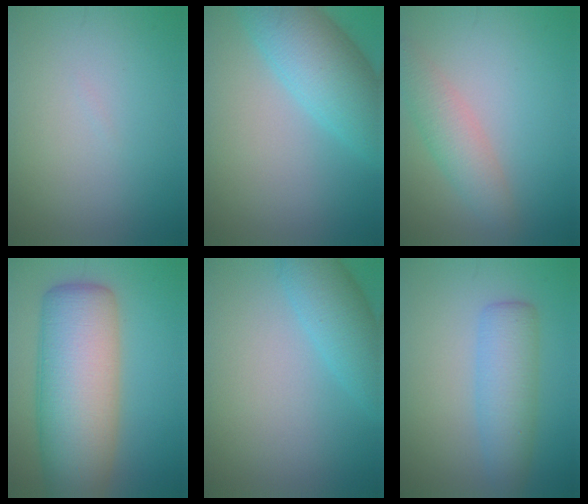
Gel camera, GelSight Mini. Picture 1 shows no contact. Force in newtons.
{"total": 7.3, "press": 7.3, "slide": 0.2}
{"total": 3.3, "press": 3.3, "slide": 0.2}
{"total": 12.0, "press": 12.0, "slide": 0.3}
{"total": 4.4, "press": 4.4, "slide": 0.2}
{"total": 4.3, "press": 4.3, "slide": 0.1}